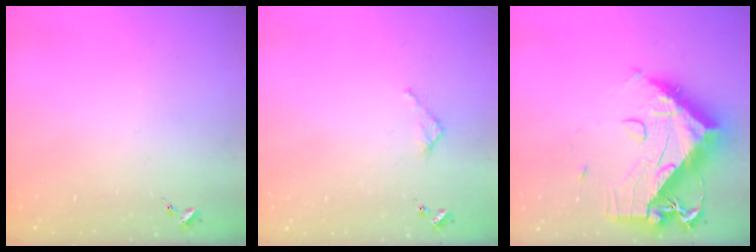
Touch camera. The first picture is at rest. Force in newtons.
{"total": 2.7, "press": 2.7, "slide": 0.2}
{"total": 18.2, "press": 18.1, "slide": 1.9}